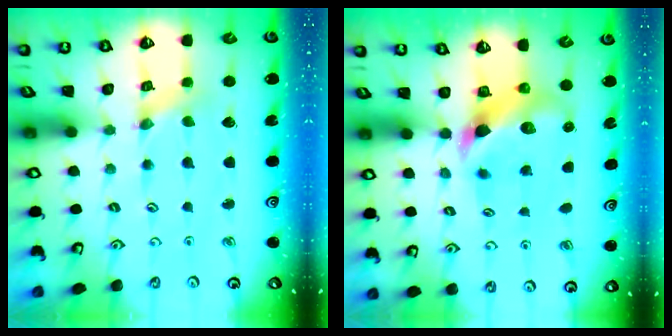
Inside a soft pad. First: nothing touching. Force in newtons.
{"total": 8.0, "press": 7.9, "slide": 1.1}